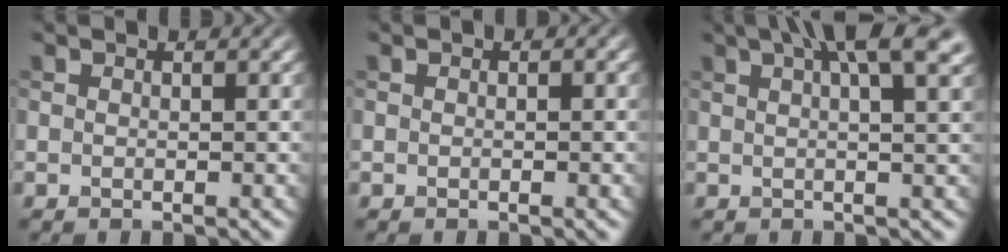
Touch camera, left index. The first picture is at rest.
{"total": 0.6, "force": [-0.1, 0.3, 0.5], "torque": [-0.006, 0.000, -0.001]}
{"total": 9.0, "force": [4.8, 2.6, 7.1], "torque": [-0.067, 0.031, 0.046]}